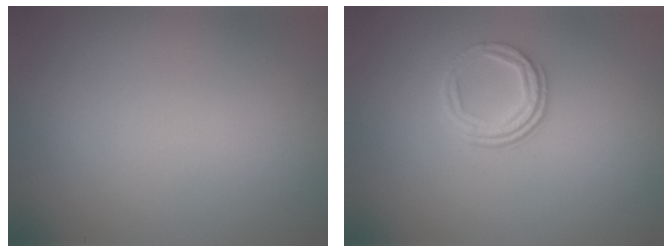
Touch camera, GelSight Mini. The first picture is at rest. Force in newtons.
{"total": 2.4, "press": 1.7, "slide": 1.7}